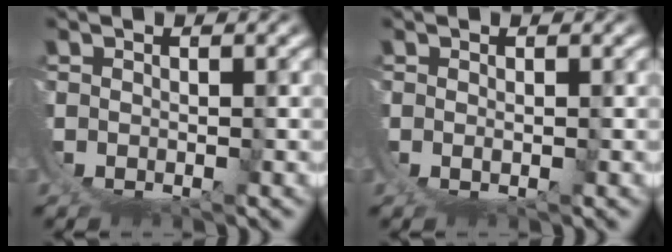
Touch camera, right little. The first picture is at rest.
{"total": 1.1, "force": [0.6, -0.8, 0.3], "torque": [-0.001, 0.001, 0.012]}